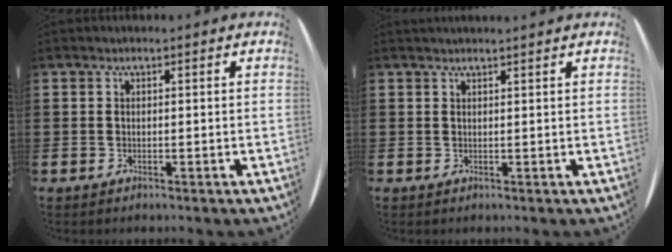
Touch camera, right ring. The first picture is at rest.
{"total": 0.7, "force": [0.7, -0.2, 0.0], "torque": [0.002, -0.001, 0.013]}